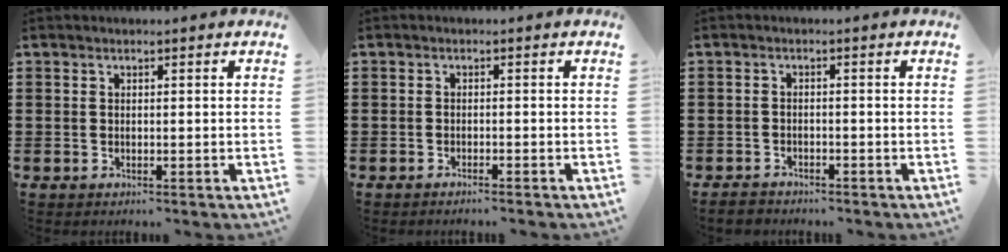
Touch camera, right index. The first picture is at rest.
{"total": 0.9, "force": [-0.9, -0.2, 0.2], "torque": [-0.005, -0.001, -0.018]}
{"total": 1.6, "force": [-1.5, 0.4, 0.1], "torque": [-0.007, 0.003, -0.032]}